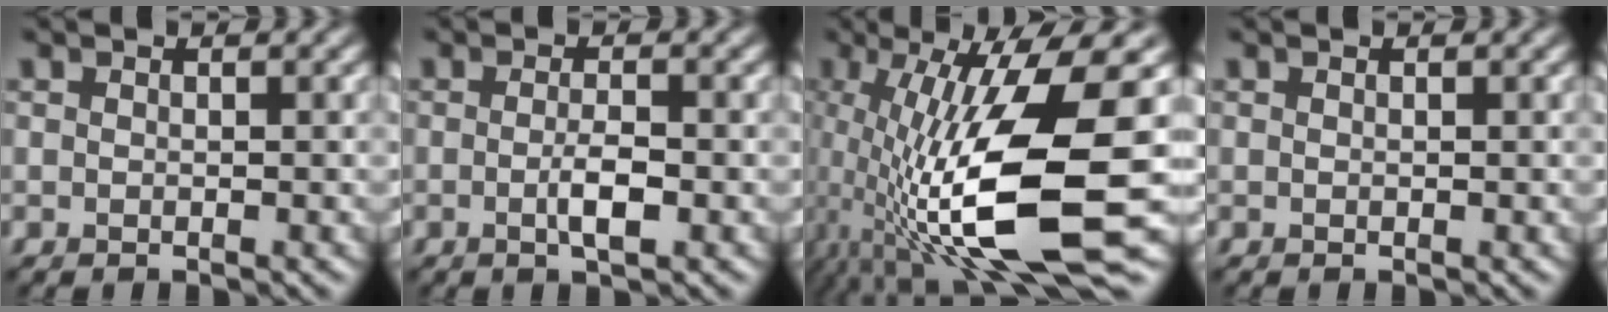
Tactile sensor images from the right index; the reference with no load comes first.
{"total": 2.3, "force": [-0.5, 0.4, 2.2], "torque": [-0.039, 0.000, -0.011]}
{"total": 13.5, "force": [-2.5, 3.6, 12.7], "torque": [-0.238, -0.018, -0.036]}
{"total": 0.0}